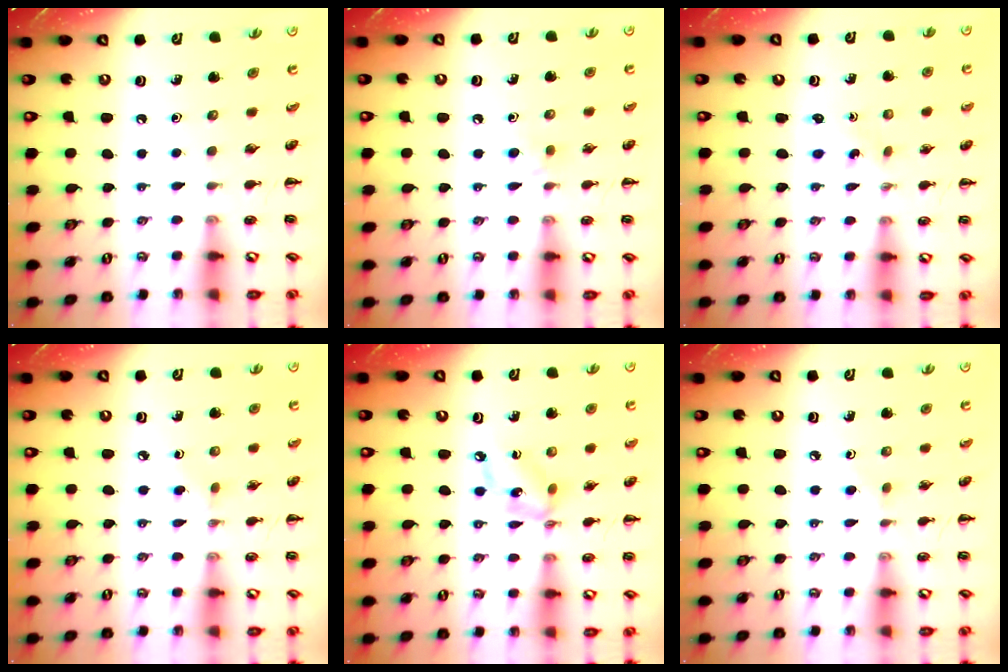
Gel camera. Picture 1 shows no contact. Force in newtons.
{"total": 4.4, "press": 4.1, "slide": 1.6}
{"total": 2.8, "press": 2.6, "slide": 1.0}
{"total": 2.2, "press": 1.9, "slide": 1.1}
{"total": 7.1, "press": 6.9, "slide": 1.8}
{"total": 2.0, "press": 1.8, "slide": 0.8}